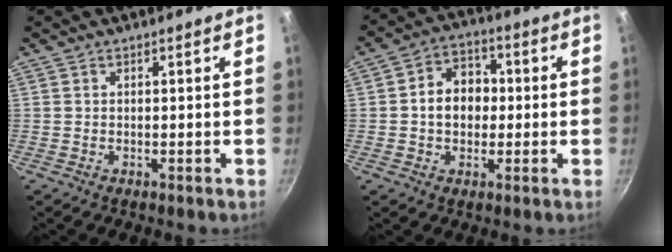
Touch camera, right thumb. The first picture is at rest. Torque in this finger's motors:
{"motor_torque": [-0.15, 0.61, 0.49, 0.59, 0.05]}